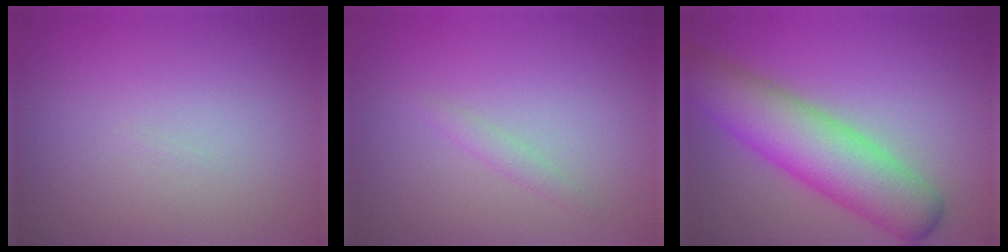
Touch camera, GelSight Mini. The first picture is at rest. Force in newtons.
{"total": 0.9, "press": 0.8, "slide": 0.0}
{"total": 8.2, "press": 8.2, "slide": 0.2}